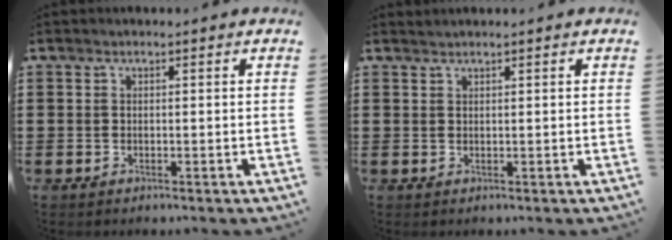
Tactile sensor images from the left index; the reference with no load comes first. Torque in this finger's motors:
{"motor_torque": [0.02, 0.04, -0.07, 0.01]}